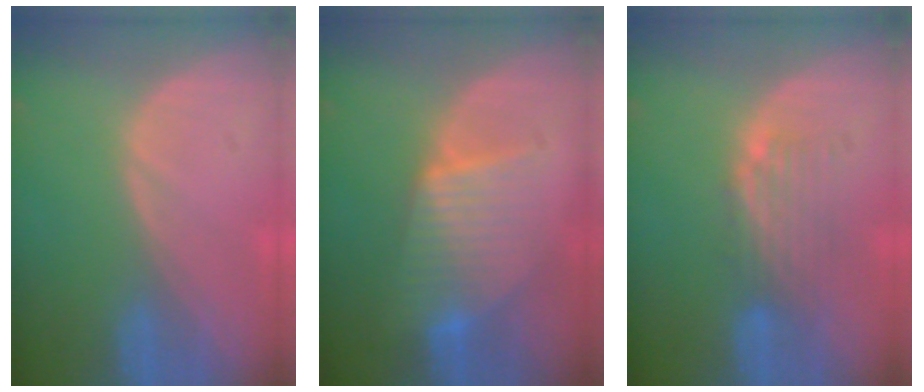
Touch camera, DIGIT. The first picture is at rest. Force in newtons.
{"total": 7.1, "press": 7.1, "slide": 0.1}
{"total": 4.8, "press": 4.1, "slide": 2.5}